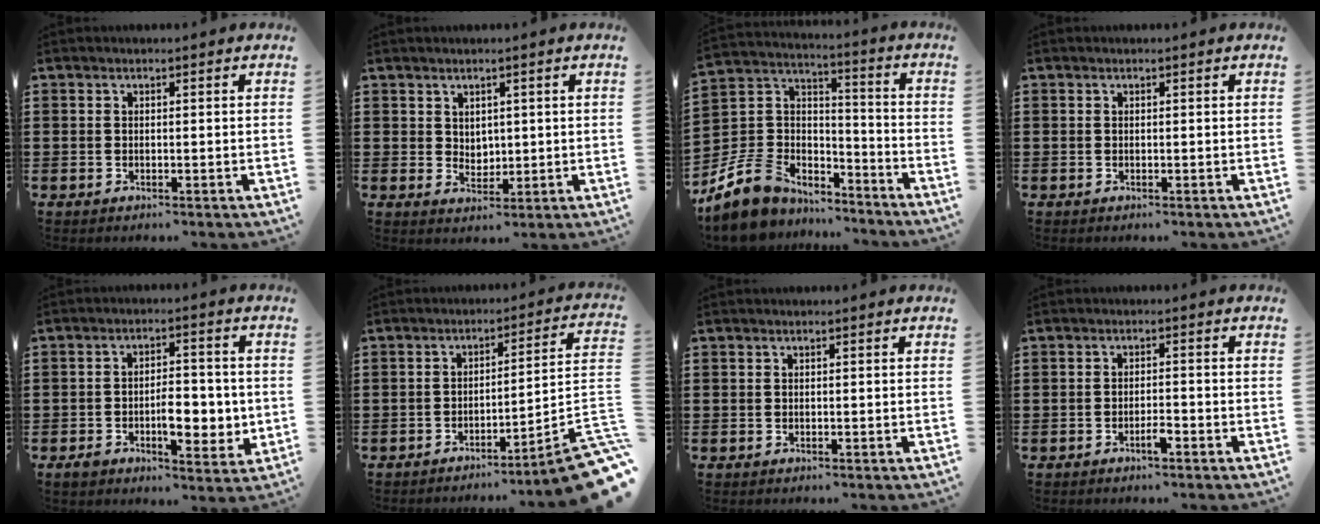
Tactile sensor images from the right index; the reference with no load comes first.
{"total": 2.5, "force": [1.5, 1.9, 0.5], "torque": [-0.008, 0.006, 0.027]}
{"total": 8.6, "force": [-6.4, 5.5, 1.8], "torque": [-0.080, 0.009, -0.125]}
{"total": 0.0}
{"total": 7.4, "force": [-1.5, 4.0, 6.0], "torque": [-0.081, 0.004, -0.028]}
{"total": 7.3, "force": [-4.9, 0.3, 5.4], "torque": [-0.076, -0.009, -0.096]}
{"total": 0.0}
{"total": 2.3, "force": [-1.5, 0.4, 1.7], "torque": [-0.031, 0.001, -0.027]}